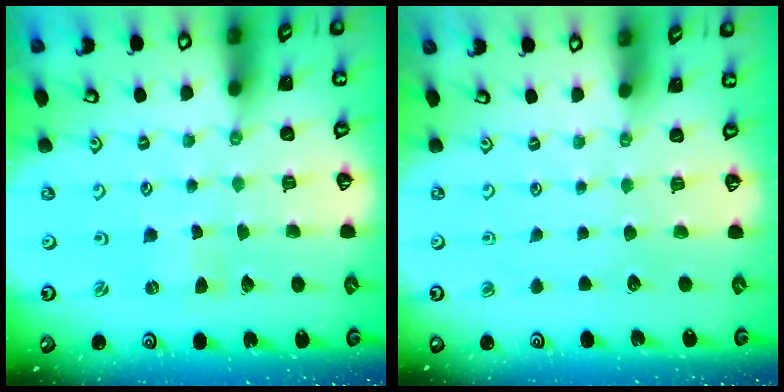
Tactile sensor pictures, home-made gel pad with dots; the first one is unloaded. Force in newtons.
{"total": 0.0}